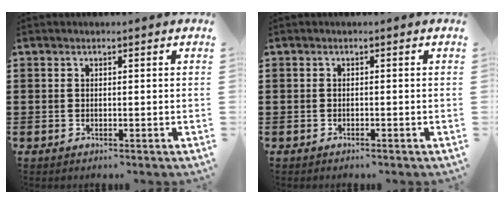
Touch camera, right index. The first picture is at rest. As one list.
[{"total": 0.5, "force": [-0.5, -0.1, 0.1], "torque": [-0.003, -0.003, -0.010]}]